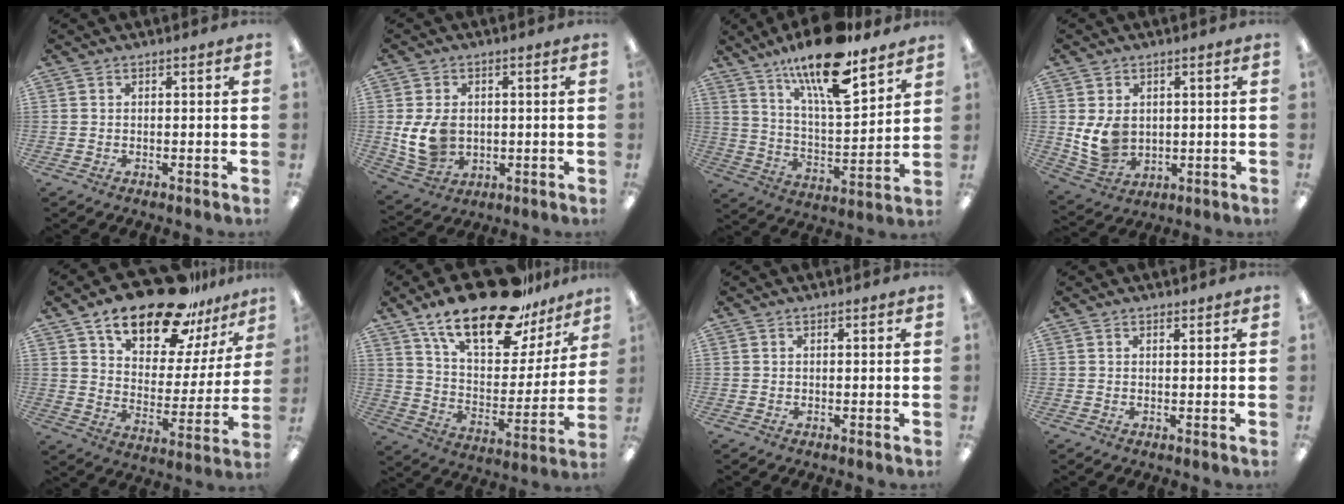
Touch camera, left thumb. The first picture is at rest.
{"total": 9.3, "force": [0.0, 7.2, 5.9], "torque": [-0.124, 0.006, 0.003]}
{"total": 19.0, "force": [13.7, 5.2, 12.1], "torque": [-0.208, -0.083, 0.226]}
{"total": 8.1, "force": [1.1, 6.7, 4.5], "torque": [-0.093, -0.001, 0.023]}
{"total": 21.2, "force": [15.8, 8.7, 11.2], "torque": [-0.179, -0.096, 0.269]}
{"total": 24.2, "force": [17.3, 9.3, 14.1], "torque": [-0.223, -0.112, 0.296]}
{"total": 0.0}
{"total": 0.6, "force": [0.6, 0.1, 0.2], "torque": [-0.005, 0.001, 0.010]}